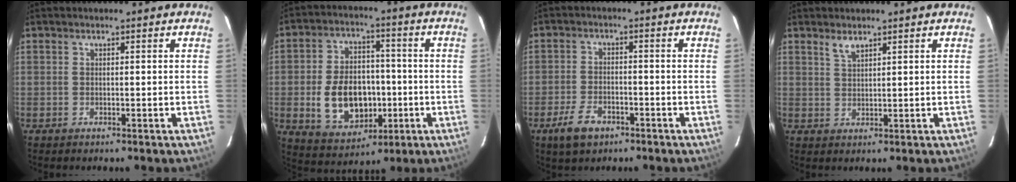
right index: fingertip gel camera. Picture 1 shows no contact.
{"total": 14.2, "force": [-2.7, 10.0, 9.7], "torque": [-0.205, 0.011, -0.022]}
{"total": 6.6, "force": [-4.1, 3.6, 3.8], "torque": [-0.096, -0.003, -0.071]}
{"total": 2.2, "force": [1.8, 0.6, 1.2], "torque": [-0.024, 0.001, 0.033]}